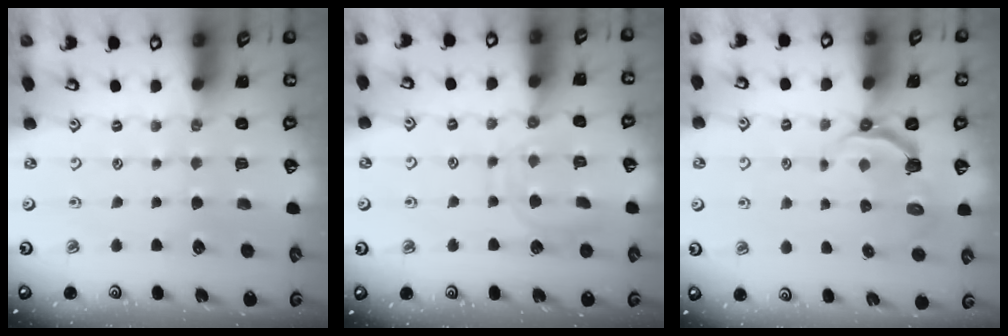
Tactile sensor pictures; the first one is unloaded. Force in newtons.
{"total": 11.0, "press": 11.0, "slide": 0.8}
{"total": 5.0, "press": 3.4, "slide": 3.7}